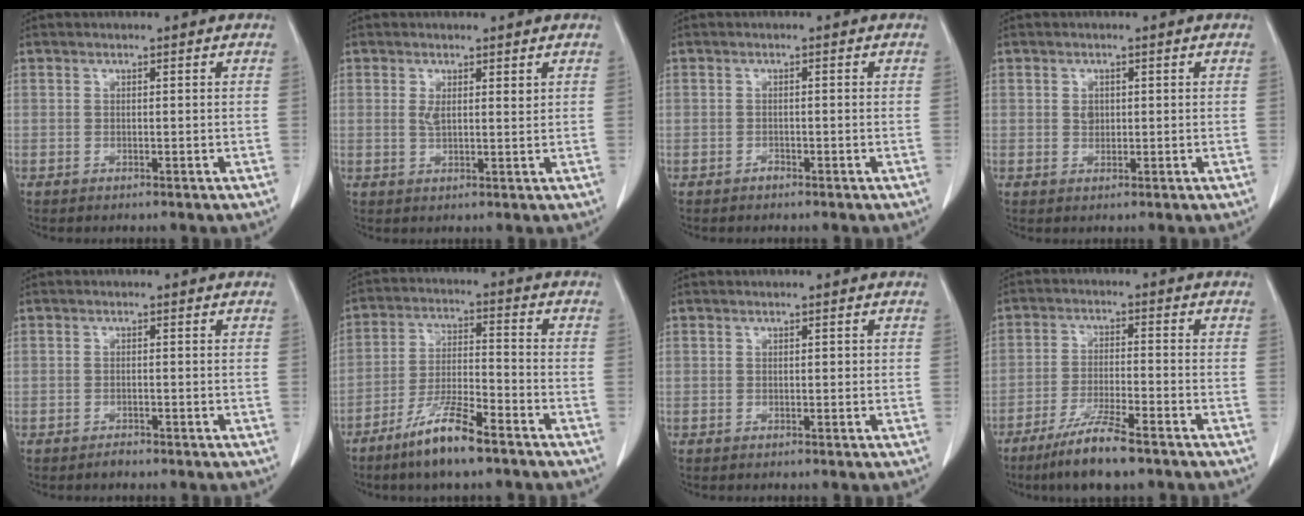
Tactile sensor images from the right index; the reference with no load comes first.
{"total": 2.5, "force": [1.0, 0.9, 2.1], "torque": [-0.040, -0.002, 0.021]}
{"total": 0.7, "force": [-0.6, 0.3, 0.2], "torque": [-0.003, 0.001, -0.011]}
{"total": 1.5, "force": [0.3, 1.2, 0.9], "torque": [-0.014, -0.001, 0.006]}
{"total": 1.0, "force": [-0.9, 0.4, 0.3], "torque": [-0.007, 0.000, -0.013]}
{"total": 9.9, "force": [-6.9, 1.1, 7.0], "torque": [-0.137, -0.015, -0.131]}
{"total": 0.5, "force": [0.0, 0.3, 0.4], "torque": [-0.005, 0.004, 0.000]}
{"total": 8.9, "force": [-6.4, 0.7, 6.1], "torque": [-0.117, -0.022, -0.114]}